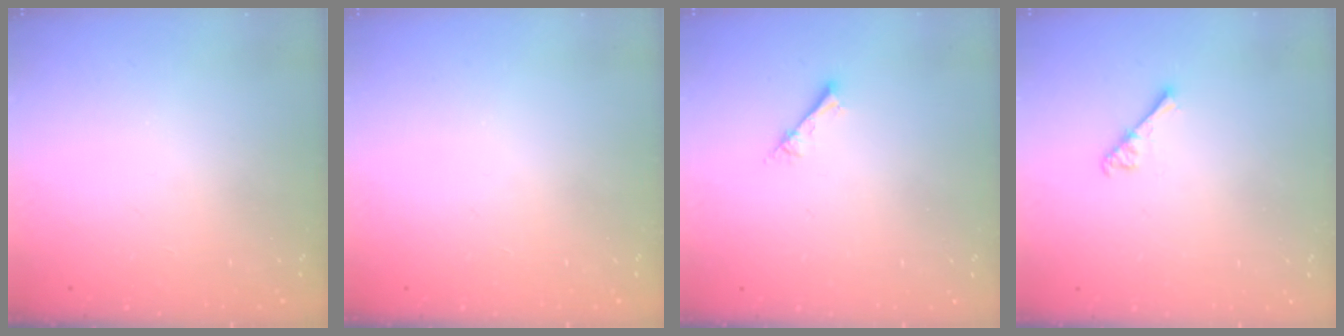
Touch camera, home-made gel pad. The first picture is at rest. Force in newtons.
{"total": 0.0}
{"total": 2.4, "press": 2.4, "slide": 0.3}
{"total": 4.0, "press": 4.0, "slide": 0.5}